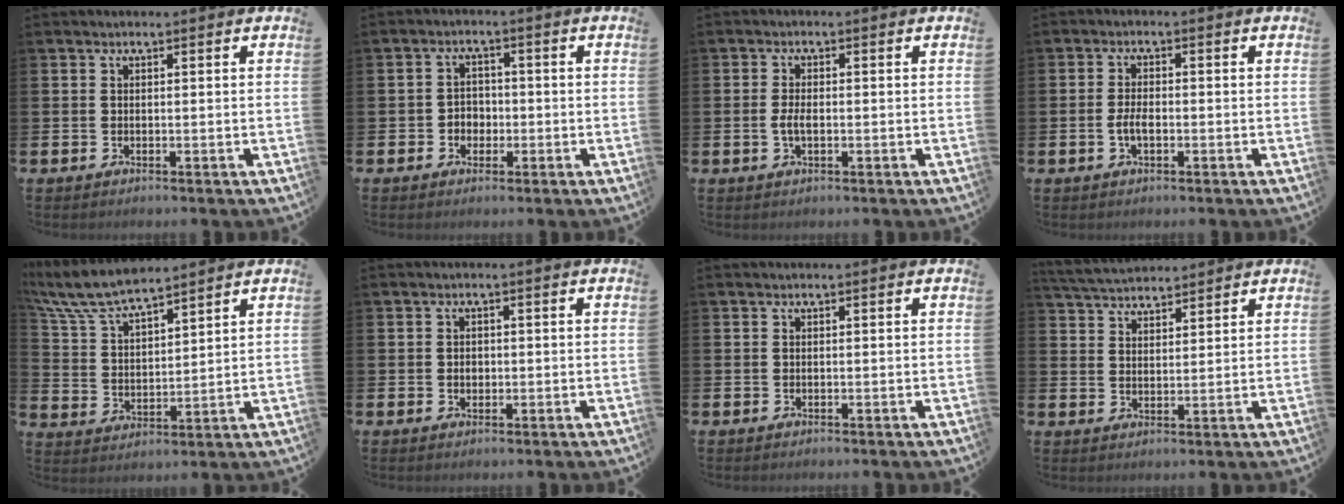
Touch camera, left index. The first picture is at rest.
{"total": 2.6, "force": [-0.9, 2.3, 0.9], "torque": [-0.013, 0.004, -0.024]}
{"total": 2.3, "force": [-0.4, 1.0, 2.0], "torque": [-0.036, 0.002, -0.010]}
{"total": 2.5, "force": [-0.7, 1.1, 2.1], "torque": [-0.037, 0.002, -0.013]}
{"total": 7.9, "force": [7.4, 1.1, 2.6], "torque": [-0.085, -0.034, 0.133]}
{"total": 1.3, "force": [-0.1, 1.1, 0.8], "torque": [-0.007, 0.006, -0.006]}
{"total": 0.0}
{"total": 4.3, "force": [4.2, 0.8, 0.6], "torque": [-0.031, -0.018, 0.078]}